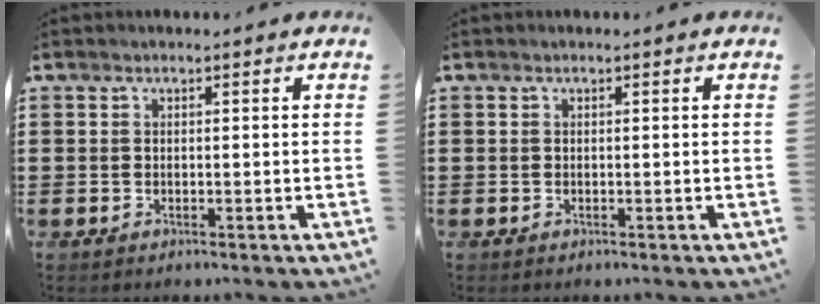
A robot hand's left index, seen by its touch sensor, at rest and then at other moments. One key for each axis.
{"total": 0.0}